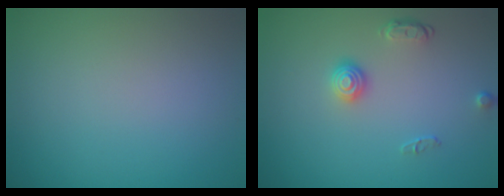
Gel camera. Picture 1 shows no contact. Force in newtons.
{"total": 1.7, "press": 1.4, "slide": 1.0}